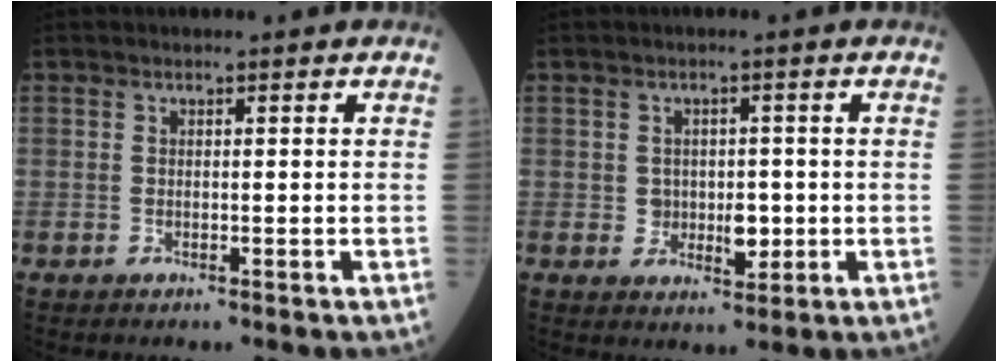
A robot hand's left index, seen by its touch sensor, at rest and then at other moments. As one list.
[{"total": 3.8, "force": [-0.3, 2.7, 2.7], "torque": [-0.035, 0.002, 0.004]}]